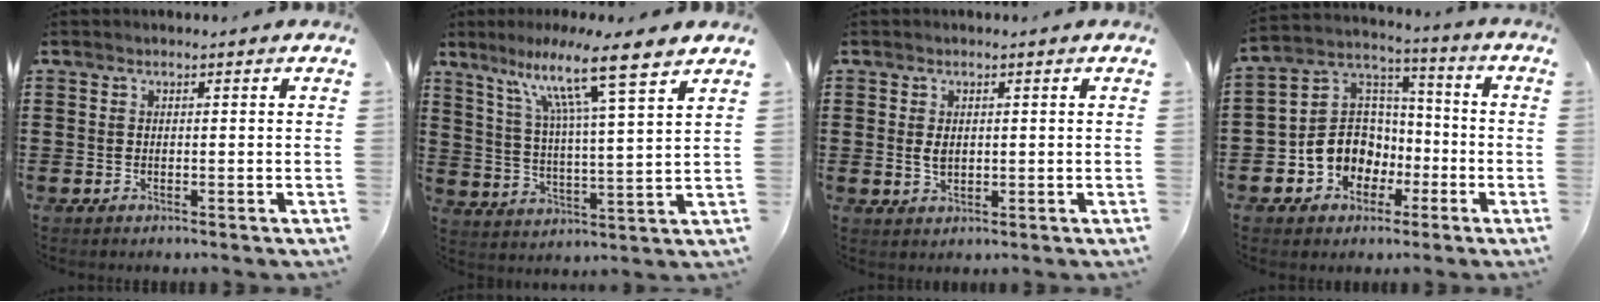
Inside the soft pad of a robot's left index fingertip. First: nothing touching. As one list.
[{"total": 11.7, "force": [8.7, 0.0, 7.9], "torque": [-0.155, -0.047, 0.135]}, {"total": 2.3, "force": [0.2, 1.4, 1.8], "torque": [-0.038, 0.005, 0.003]}, {"total": 9.6, "force": [-3.7, 8.6, 2.2], "torque": [-0.082, 0.019, -0.068]}]